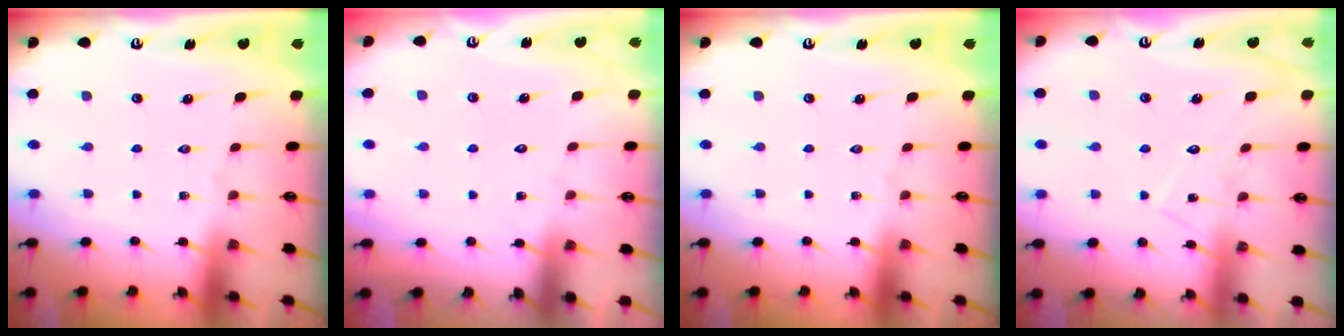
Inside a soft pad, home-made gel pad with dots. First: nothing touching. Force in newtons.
{"total": 4.3, "press": 4.3, "slide": 0.4}
{"total": 0.0}
{"total": 7.2, "press": 7.1, "slide": 0.4}